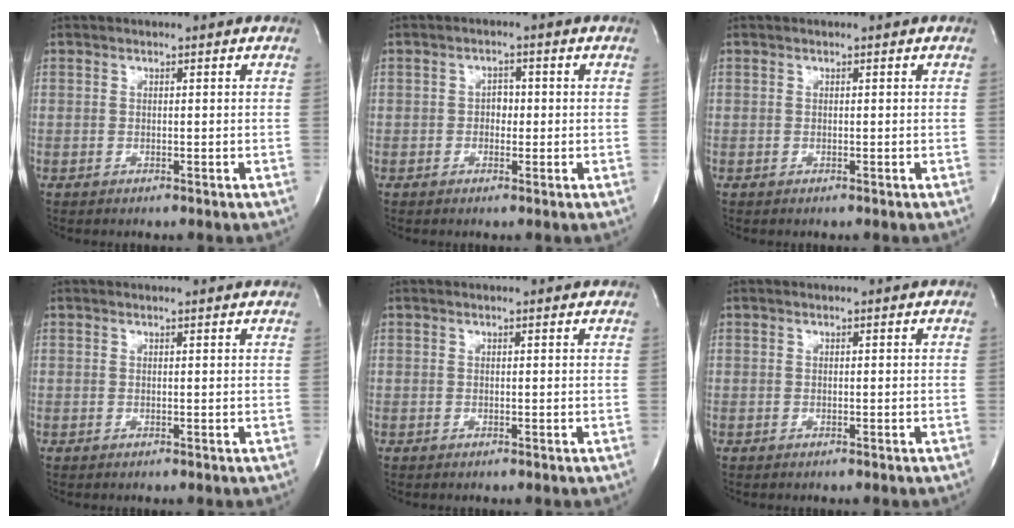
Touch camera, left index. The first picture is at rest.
{"total": 2.2, "force": [-0.2, 1.6, 1.5], "torque": [-0.018, 0.007, -0.006]}
{"total": 0.0}
{"total": 1.3, "force": [1.3, 0.0, 0.2], "torque": [-0.016, 0.003, 0.012]}
{"total": 0.6, "force": [0.6, 0.2, 0.2], "torque": [-0.013, 0.004, 0.005]}
{"total": 0.0}